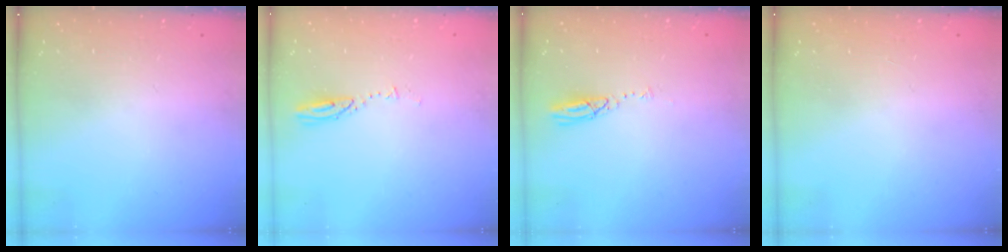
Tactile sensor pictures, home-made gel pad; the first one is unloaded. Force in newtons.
{"total": 3.2, "press": 3.2, "slide": 0.3}
{"total": 3.7, "press": 3.7, "slide": 0.1}
{"total": 0.9, "press": 0.0, "slide": 0.9}